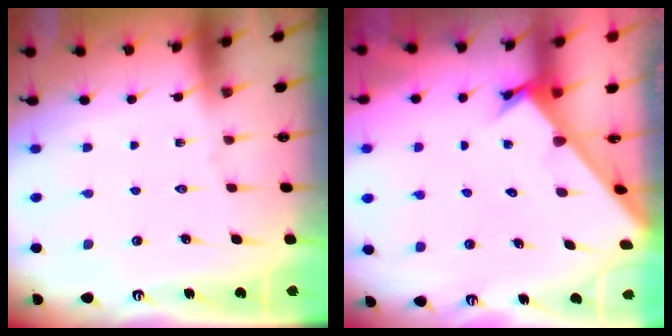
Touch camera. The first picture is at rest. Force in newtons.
{"total": 2.2, "press": 2.2, "slide": 0.2}